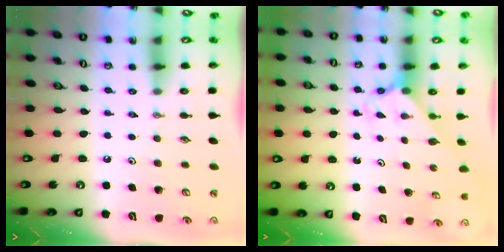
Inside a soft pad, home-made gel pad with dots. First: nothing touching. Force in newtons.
{"total": 2.1, "press": 2.1, "slide": 0.1}